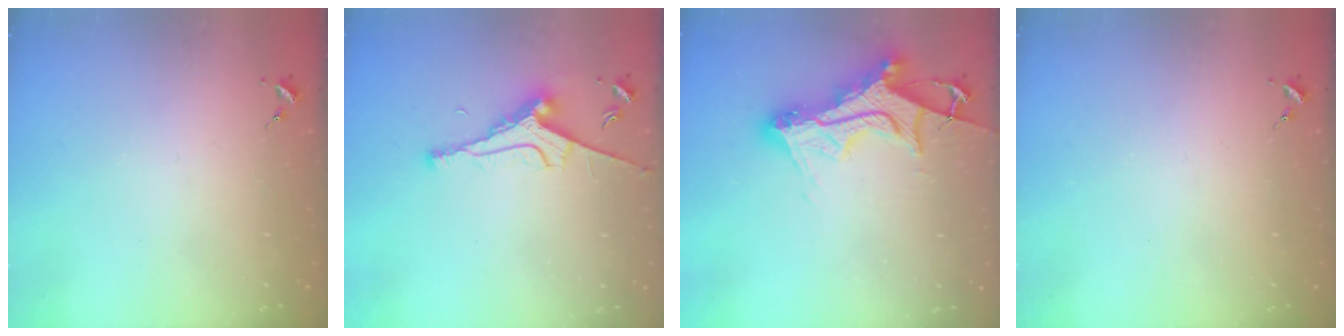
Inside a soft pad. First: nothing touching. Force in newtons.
{"total": 8.9, "press": 8.8, "slide": 1.3}
{"total": 16.6, "press": 16.5, "slide": 1.5}
{"total": 0.0}